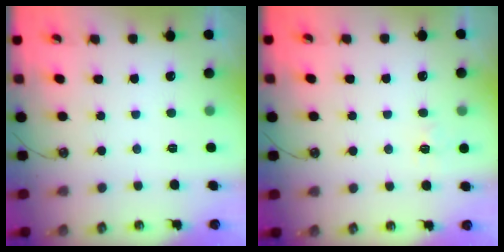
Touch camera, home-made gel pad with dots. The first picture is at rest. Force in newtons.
{"total": 5.8, "press": 5.8, "slide": 0.7}